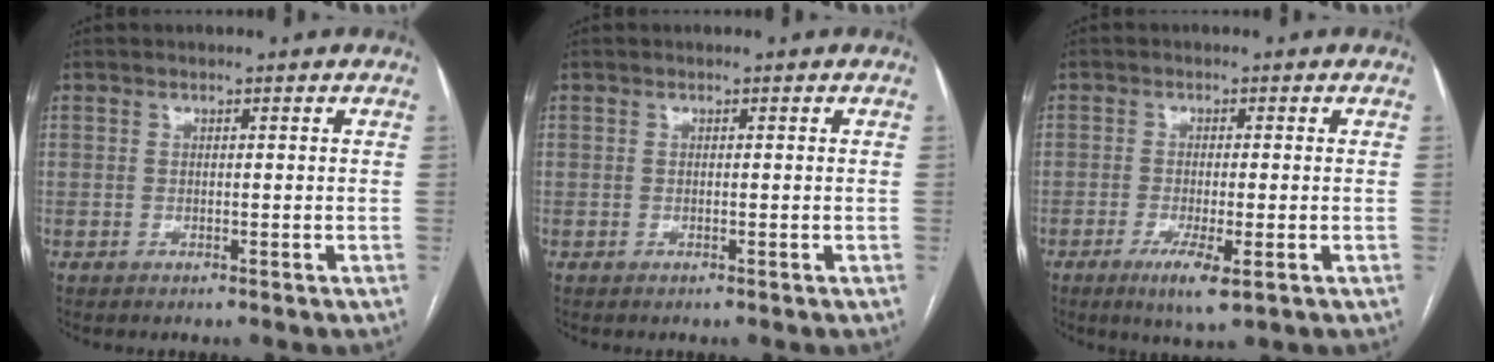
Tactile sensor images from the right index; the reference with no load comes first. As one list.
[{"total": 0.0}, {"total": 5.2, "force": [-2.4, 0.6, 4.5], "torque": [-0.080, -0.012, -0.037]}]